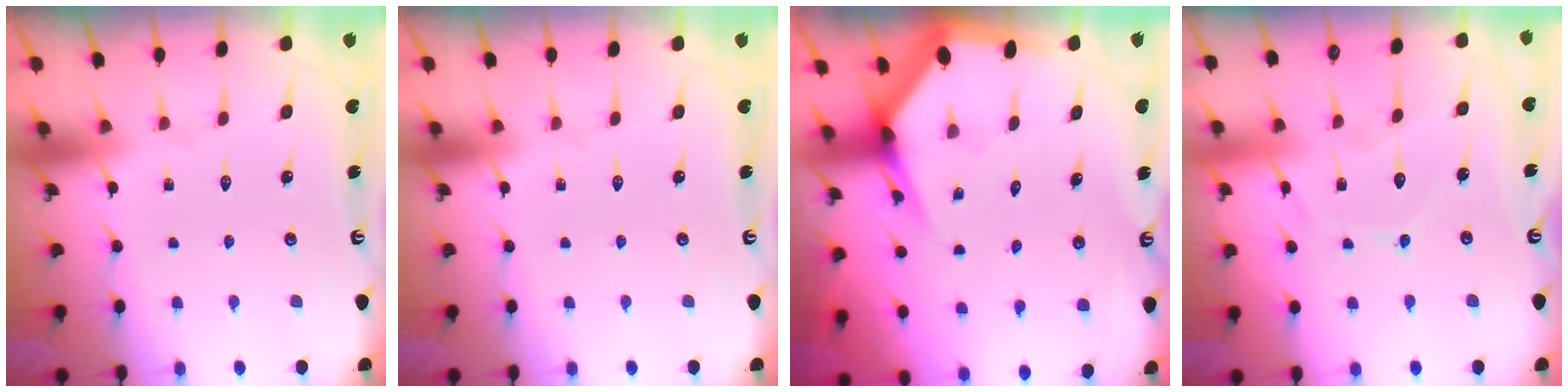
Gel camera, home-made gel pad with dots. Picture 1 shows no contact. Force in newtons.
{"total": 0.0}
{"total": 4.6, "press": 4.5, "slide": 0.6}
{"total": 9.0, "press": 9.0, "slide": 0.7}